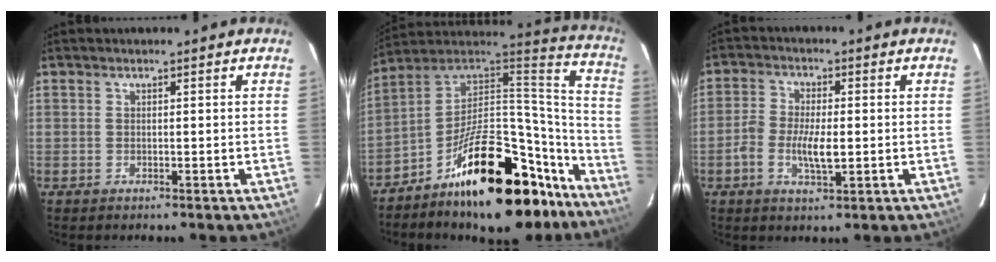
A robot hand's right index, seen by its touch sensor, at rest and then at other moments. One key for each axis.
{"total": 28.3, "fx": -18.1, "fy": 12.2, "fz": 18.0, "tx": -0.253, "ty": 0.061, "tz": -0.264}
{"total": 6.0, "fx": -1.3, "fy": 2.5, "fz": 5.3, "tx": -0.113, "ty": 0.002, "tz": -0.030}